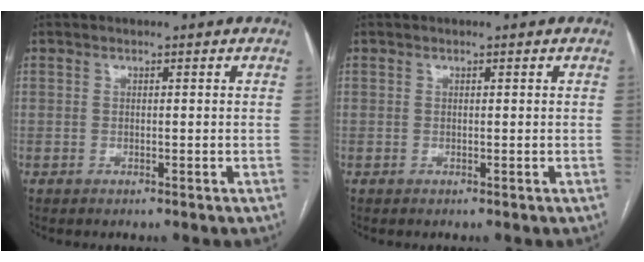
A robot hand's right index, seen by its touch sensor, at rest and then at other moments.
{"total": 0.0}